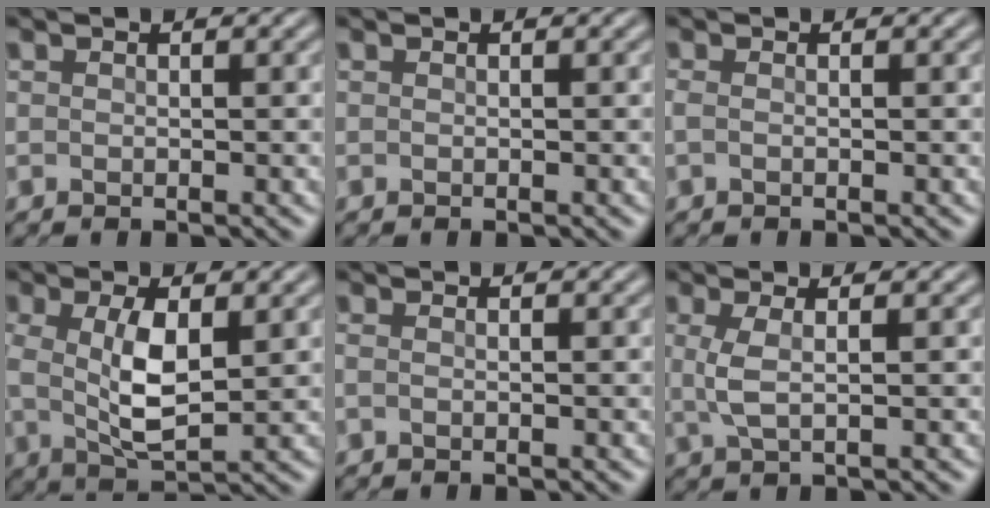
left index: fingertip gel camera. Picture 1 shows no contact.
{"total": 0.0}
{"total": 0.9, "force": [-0.2, 0.6, 0.7], "torque": [-0.015, 0.001, -0.003]}
{"total": 5.9, "force": [0.2, 2.8, 5.1], "torque": [-0.116, -0.004, 0.007]}
{"total": 0.7, "force": [-0.2, 0.3, 0.5], "torque": [-0.010, 0.001, -0.003]}
{"total": 2.2, "force": [0.1, 0.5, 2.2], "torque": [-0.053, 0.000, 0.001]}